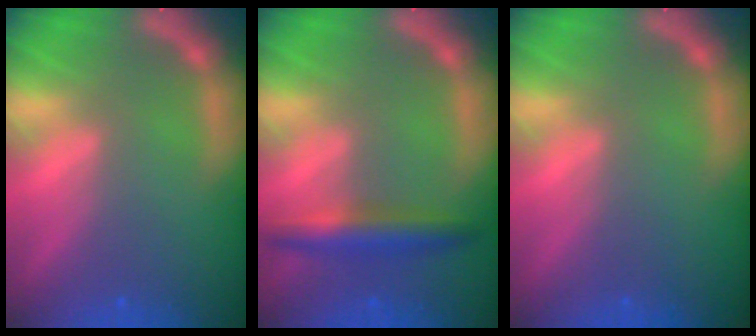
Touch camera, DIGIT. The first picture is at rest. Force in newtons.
{"total": 4.0}
{"total": 0.0}